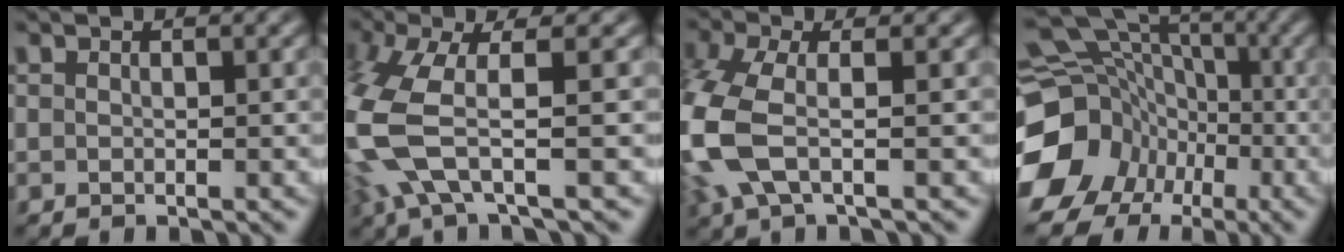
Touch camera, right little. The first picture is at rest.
{"total": 7.7, "force": [-0.3, 4.3, 6.4], "torque": [-0.179, -0.024, -0.001]}
{"total": 6.6, "force": [-0.7, 4.5, 4.7], "torque": [-0.154, -0.026, -0.003]}
{"total": 16.5, "force": [-2.1, 14.3, 8.0], "torque": [-0.149, -0.054, -0.033]}